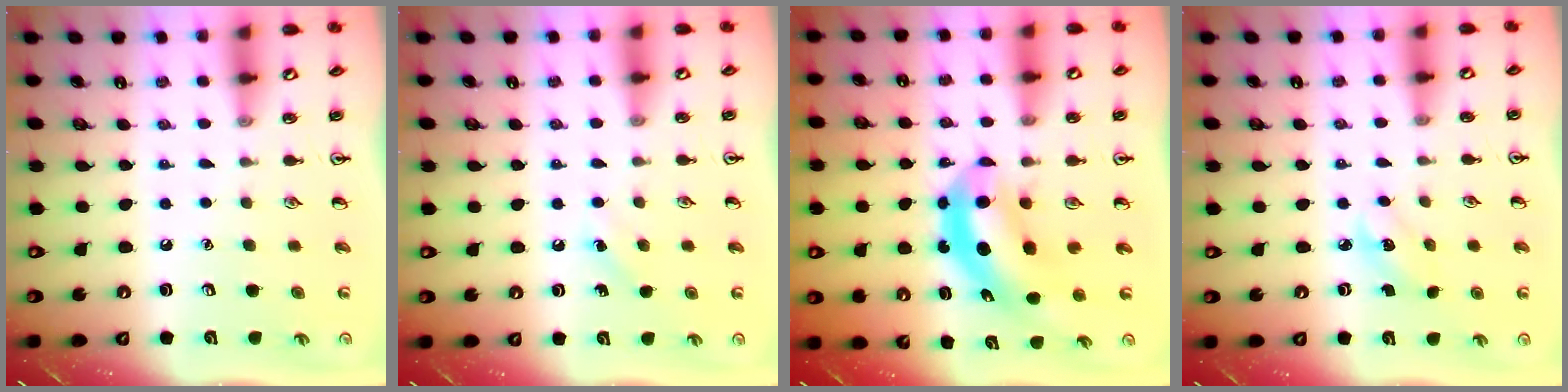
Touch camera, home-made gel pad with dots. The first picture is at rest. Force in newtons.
{"total": 4.0, "press": 3.7, "slide": 1.4}
{"total": 6.3, "press": 6.1, "slide": 1.4}
{"total": 2.7, "press": 2.6, "slide": 0.9}